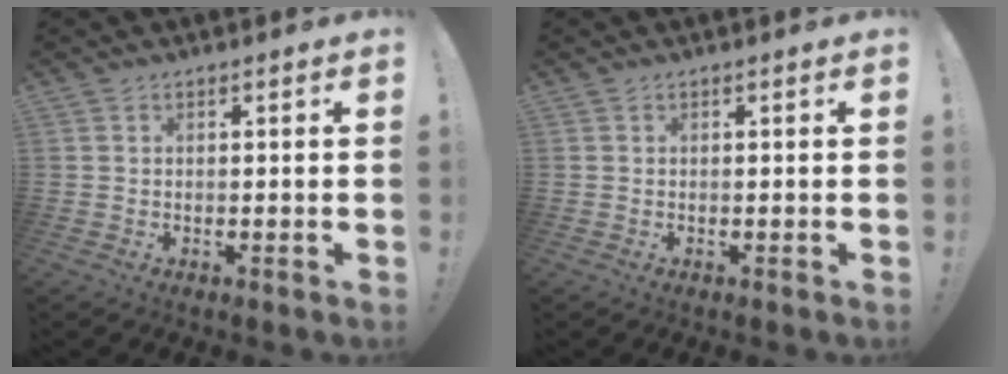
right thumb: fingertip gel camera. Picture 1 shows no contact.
{"total": 0.0}